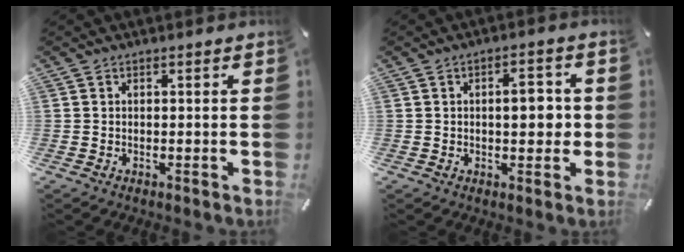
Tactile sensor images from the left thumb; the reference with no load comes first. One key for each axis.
{"total": 6.2, "fx": 0.2, "fy": 3.3, "fz": 5.3, "tx": -0.065, "ty": -0.001, "tz": -0.006}